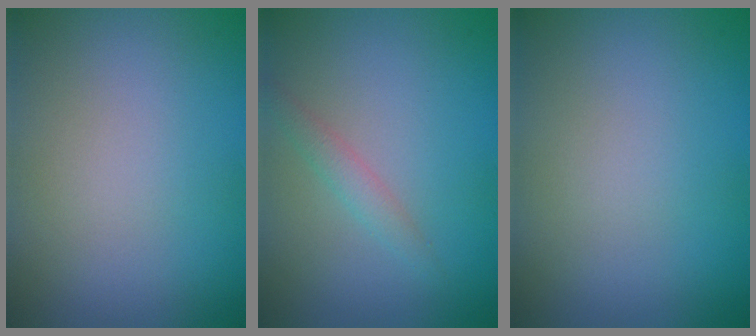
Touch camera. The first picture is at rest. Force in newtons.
{"total": 1.5, "press": 1.5, "slide": 0.1}
{"total": 0.0}